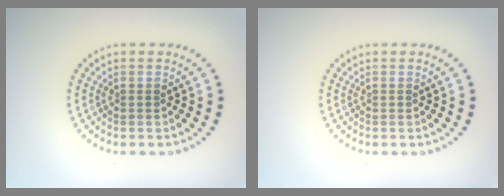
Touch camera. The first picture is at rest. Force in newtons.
{"total": 0.0}